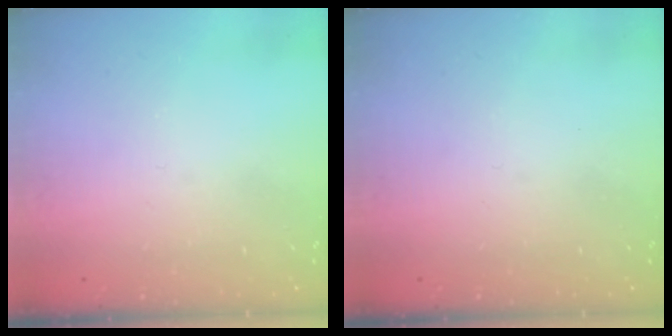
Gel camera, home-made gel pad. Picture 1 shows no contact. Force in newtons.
{"total": 0.0}